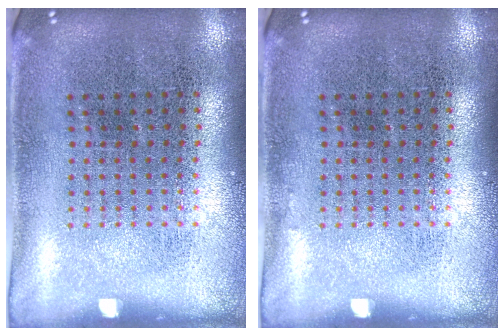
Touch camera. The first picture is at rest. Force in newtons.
{"total": 0.0}